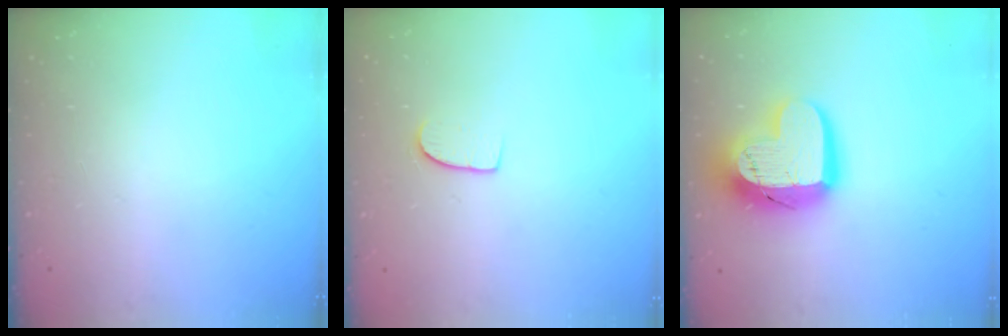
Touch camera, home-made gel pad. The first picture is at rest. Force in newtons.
{"total": 7.0, "press": 7.0, "slide": 0.4}
{"total": 17.0, "press": 17.0, "slide": 1.3}